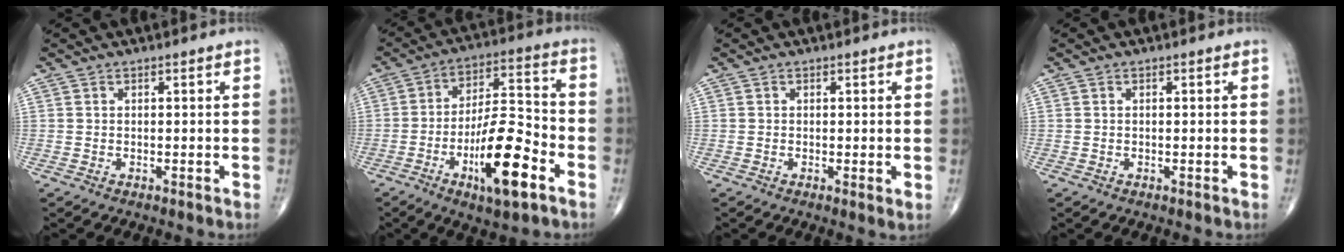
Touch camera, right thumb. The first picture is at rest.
{"total": 16.0, "force": [-6.7, 4.8, 13.7], "torque": [-0.225, 0.034, -0.109]}
{"total": 1.2, "force": [0.0, 0.3, 1.2], "torque": [-0.021, -0.007, -0.002]}
{"total": 0.0}